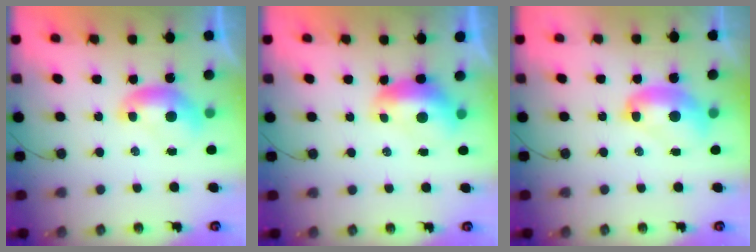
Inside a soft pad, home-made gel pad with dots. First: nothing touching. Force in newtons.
{"total": 1.7, "press": 1.5, "slide": 0.7}
{"total": 3.5, "press": 3.5, "slide": 0.4}